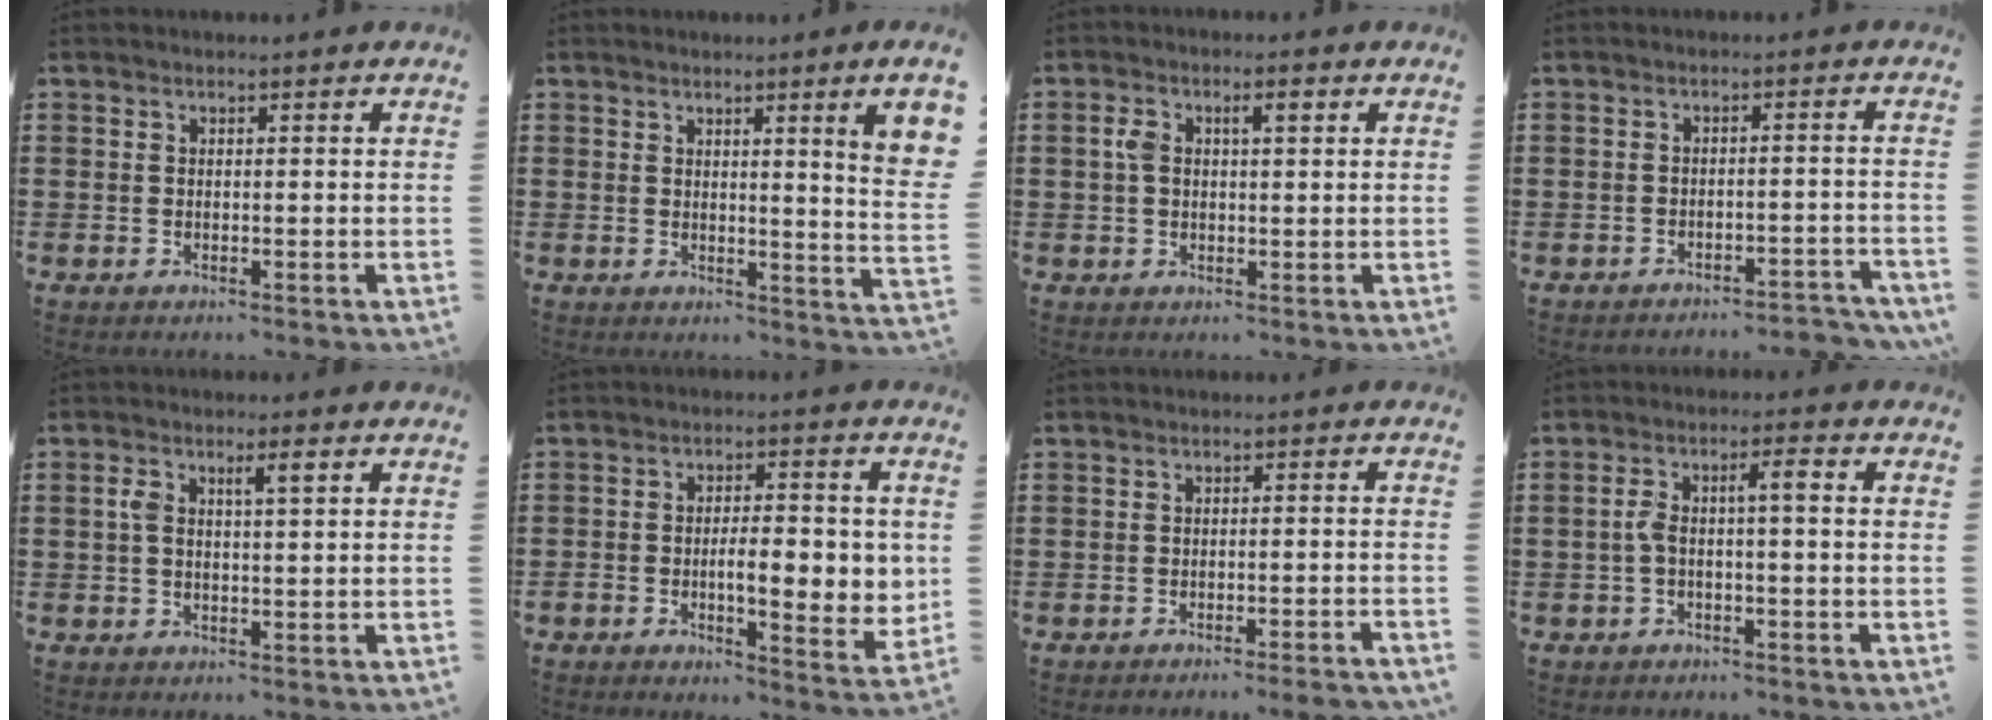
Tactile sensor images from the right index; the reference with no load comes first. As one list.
[{"total": 5.4, "force": [2.6, -0.1, 4.8], "torque": [-0.081, -0.013, 0.039]}, {"total": 3.5, "force": [0.9, 1.5, 3.1], "torque": [-0.056, 0.008, 0.010]}, {"total": 2.8, "force": [-2.8, 0.0, 0.7], "torque": [-0.016, 0.000, -0.058]}, {"total": 3.3, "force": [1.0, 1.0, 3.0], "torque": [-0.054, 0.003, 0.013]}, {"total": 7.8, "force": [-0.9, 3.0, 7.1], "torque": [-0.102, 0.000, -0.021]}, {"total": 2.0, "force": [-1.7, -0.4, 0.8], "torque": [-0.013, -0.001, -0.034]}, {"total": 3.7, "force": [-0.3, 0.7, 3.6], "torque": [-0.075, 0.006, -0.013]}]